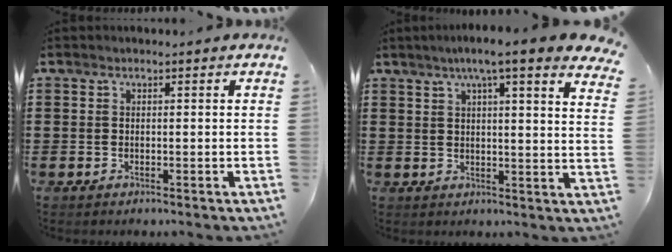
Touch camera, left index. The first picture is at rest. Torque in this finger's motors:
{"motor_torque": [1.54, -0.59, 0.79, 0.21]}